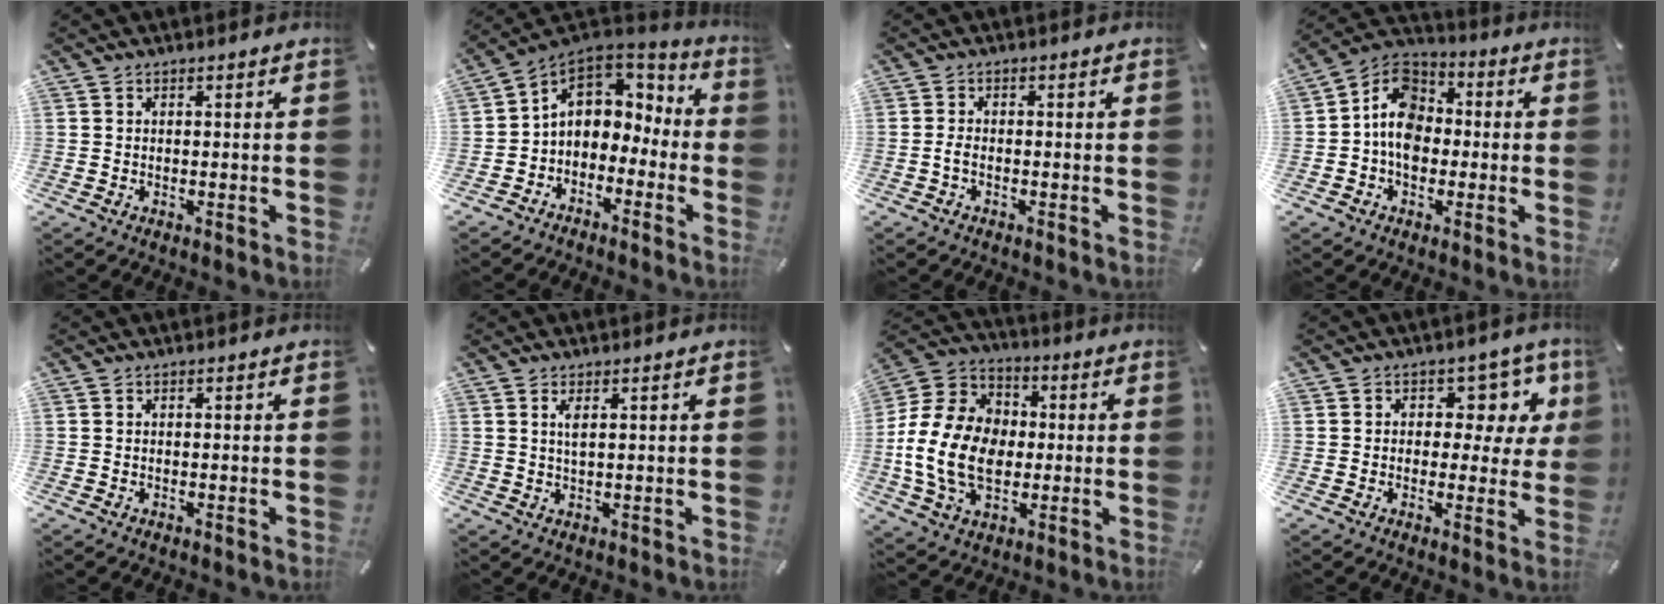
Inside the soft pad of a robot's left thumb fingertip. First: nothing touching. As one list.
[{"total": 7.4, "force": [0.6, 6.6, 3.2], "torque": [-0.075, 0.005, 0.019]}, {"total": 1.8, "force": [-0.8, 0.8, 1.4], "torque": [-0.026, 0.004, -0.015]}, {"total": 10.2, "force": [-1.9, 8.2, 5.7], "torque": [-0.119, 0.018, -0.039]}, {"total": 0.0}, {"total": 2.3, "force": [0.8, 0.5, 2.2], "torque": [-0.045, 0.002, 0.012]}, {"total": 17.5, "force": [-2.2, 13.4, 11.0], "torque": [-0.249, 0.023, -0.040]}, {"total": 8.7, "force": [3.1, 6.2, 5.2], "torque": [-0.062, -0.022, 0.051]}]